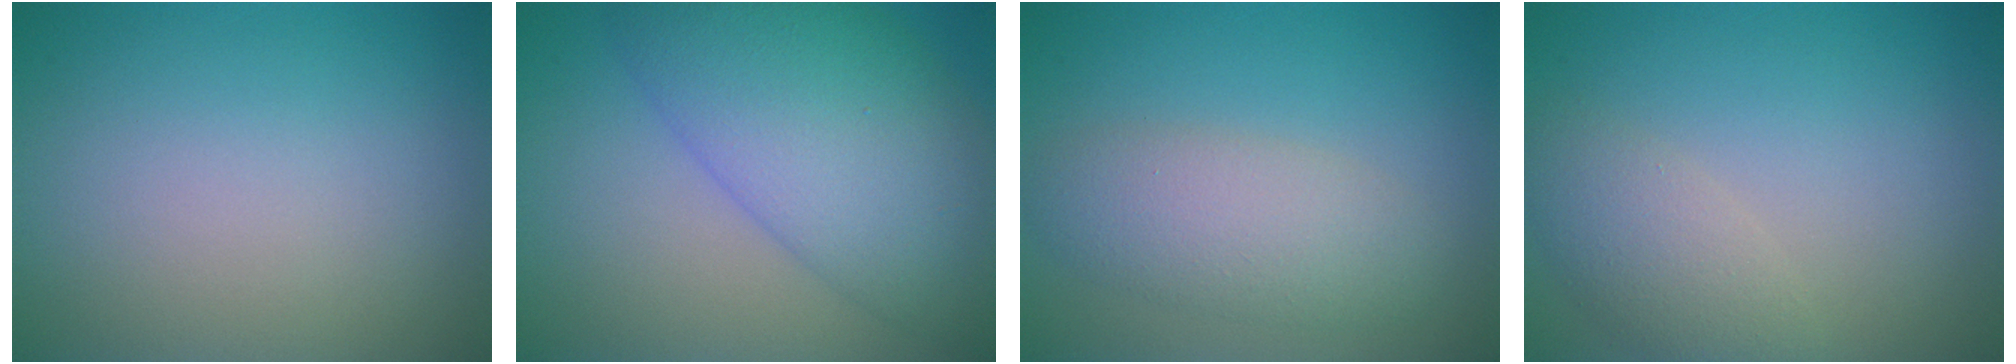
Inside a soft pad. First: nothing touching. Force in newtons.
{"total": 9.9, "press": 9.9, "slide": 0.3}
{"total": 4.1, "press": 4.1, "slide": 0.3}
{"total": 3.0, "press": 2.9, "slide": 0.4}